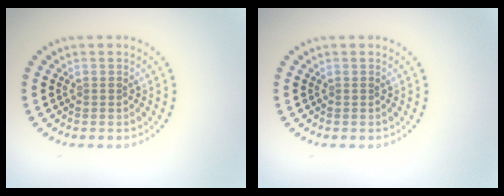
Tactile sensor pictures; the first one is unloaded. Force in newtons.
{"total": 0.0}